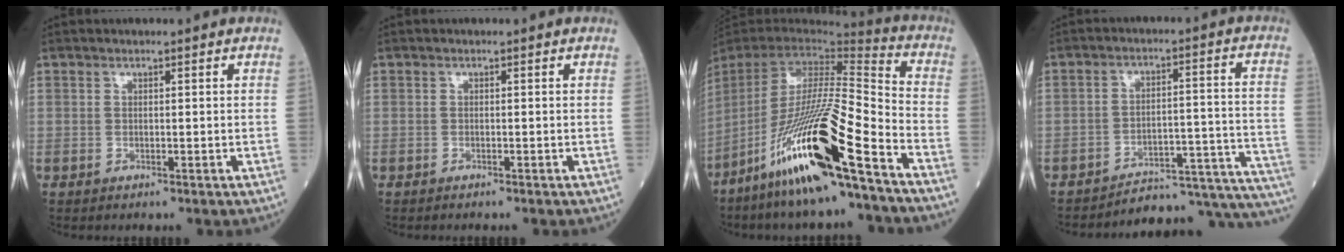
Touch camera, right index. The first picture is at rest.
{"total": 1.1, "force": [-0.7, 0.6, 0.6], "torque": [-0.018, -0.002, -0.009]}
{"total": 25.4, "force": [-14.8, 3.0, 20.4], "torque": [-0.412, -0.056, -0.278]}
{"total": 21.8, "force": [-21.1, 2.2, 4.8], "torque": [-0.010, 0.034, -0.277]}